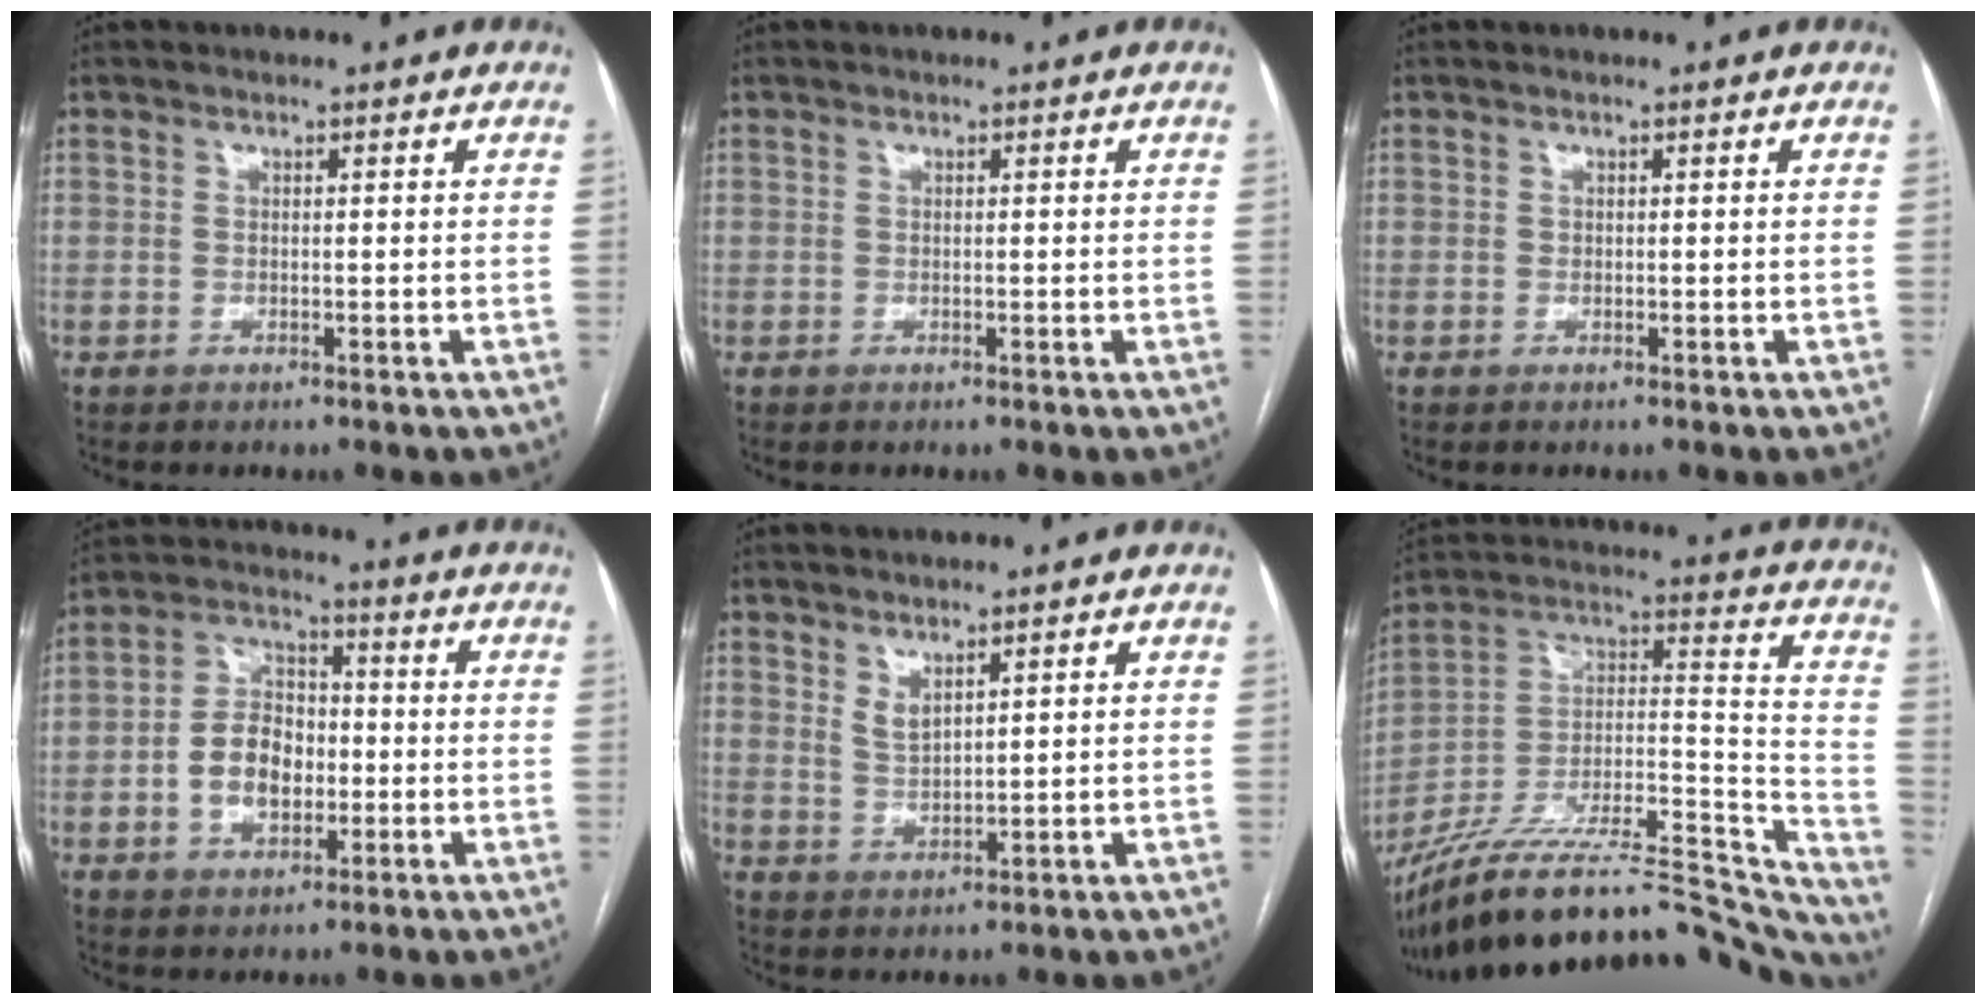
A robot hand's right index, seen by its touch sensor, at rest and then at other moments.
{"total": 0.0}
{"total": 0.0}
{"total": 9.2, "force": [-1.8, 6.0, 6.7], "torque": [-0.134, 0.021, -0.030]}
{"total": 2.6, "force": [2.0, 0.7, 1.5], "torque": [-0.032, -0.011, 0.048]}
{"total": 38.5, "force": [-33.8, 7.7, 16.8], "torque": [-0.209, 0.002, -0.488]}